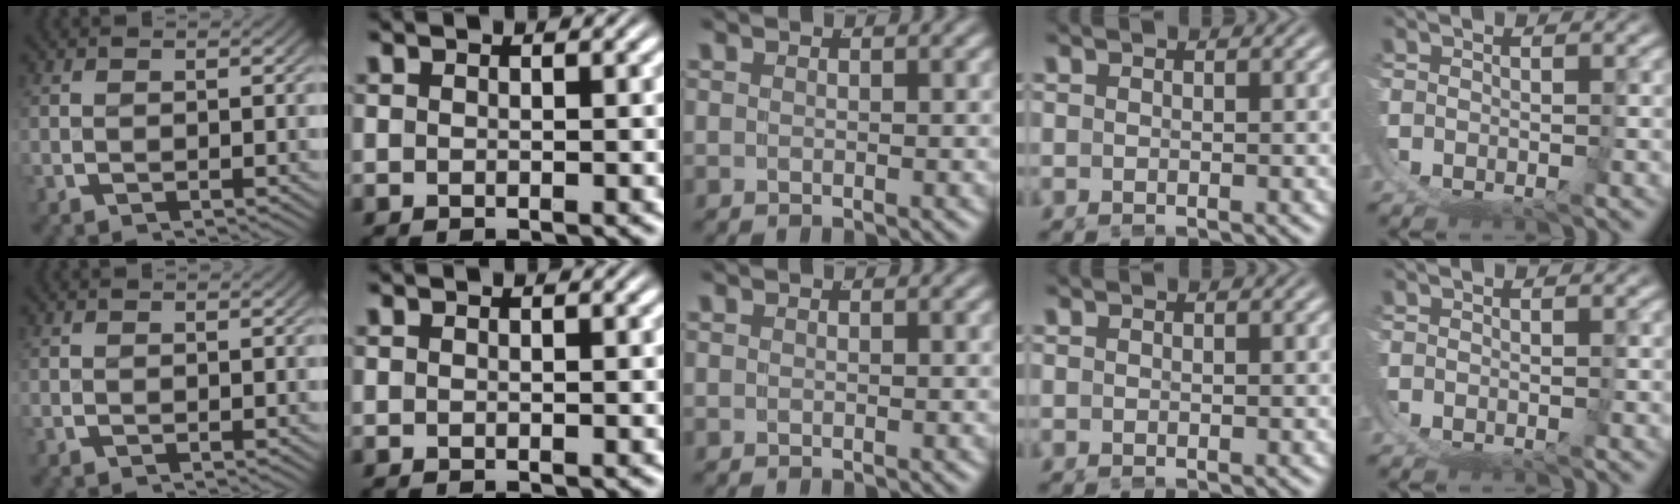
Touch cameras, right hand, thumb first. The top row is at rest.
{}